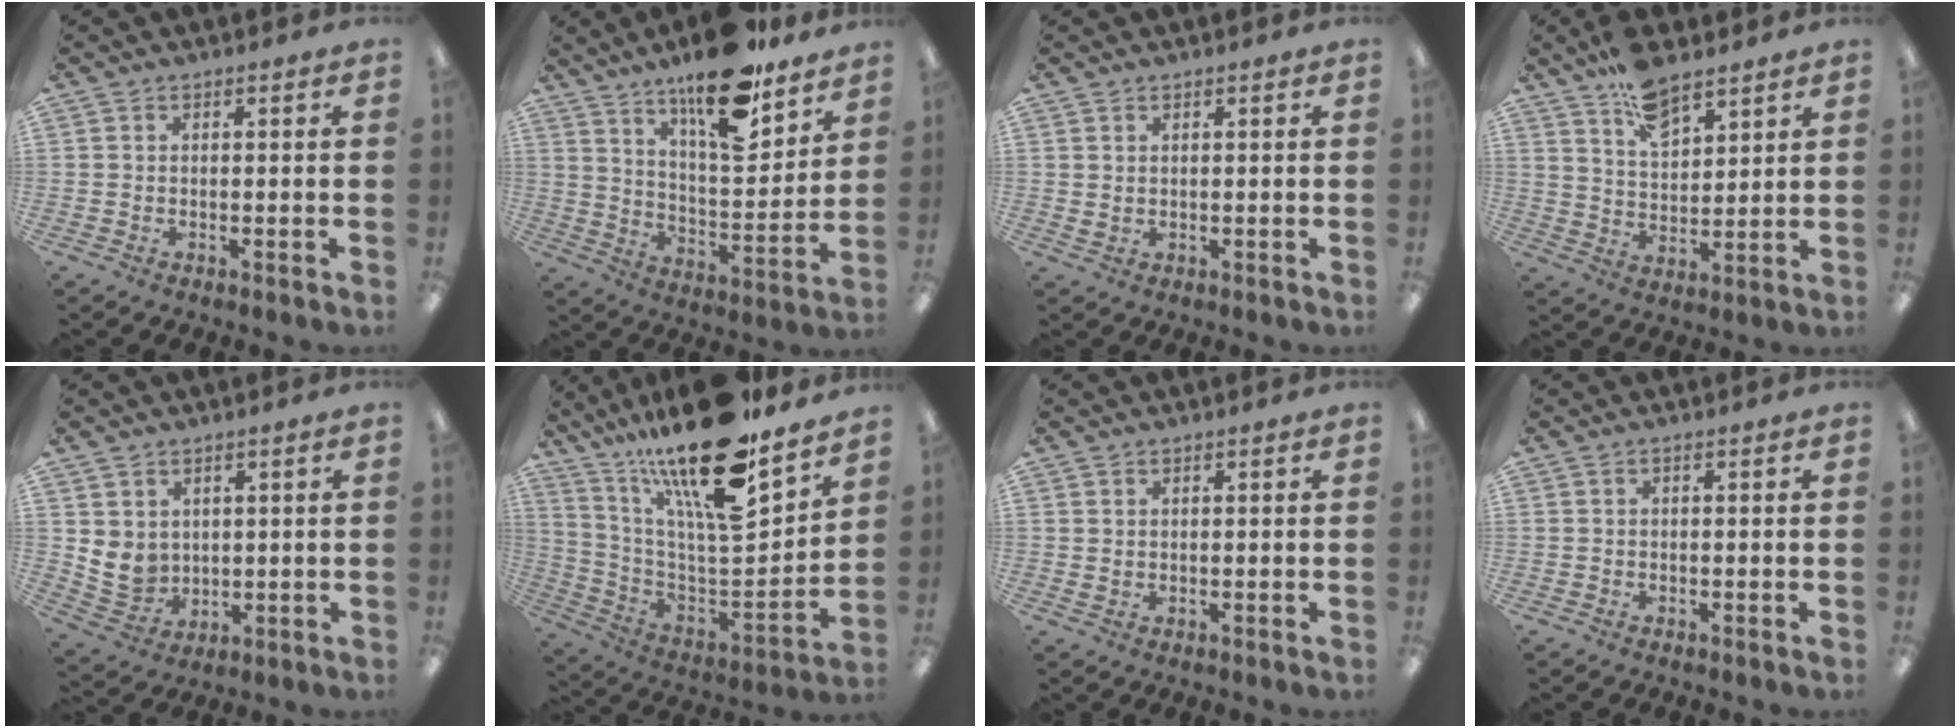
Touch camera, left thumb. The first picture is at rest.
{"total": 17.6, "force": [13.5, 5.2, 10.0], "torque": [-0.159, -0.093, 0.226]}
{"total": 1.3, "force": [1.2, 0.4, 0.3], "torque": [0.002, -0.006, 0.022]}
{"total": 10.2, "force": [7.5, 4.6, 5.1], "torque": [-0.080, -0.040, 0.135]}
{"total": 6.4, "force": [2.5, 5.6, 1.8], "torque": [-0.048, -0.016, 0.051]}
{"total": 24.5, "force": [17.7, 6.3, 15.8], "torque": [-0.269, -0.125, 0.294]}
{"total": 1.0, "force": [1.0, 0.2, 0.1], "torque": [-0.003, -0.002, 0.019]}
{"total": 0.0}